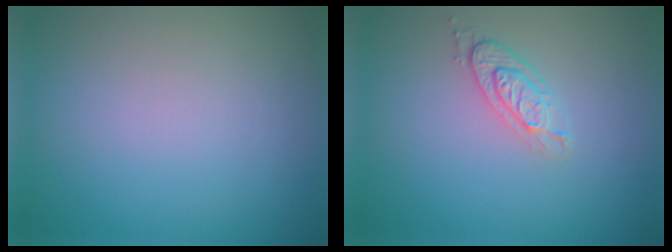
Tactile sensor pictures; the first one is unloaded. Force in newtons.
{"total": 2.1, "press": 1.8, "slide": 1.1}